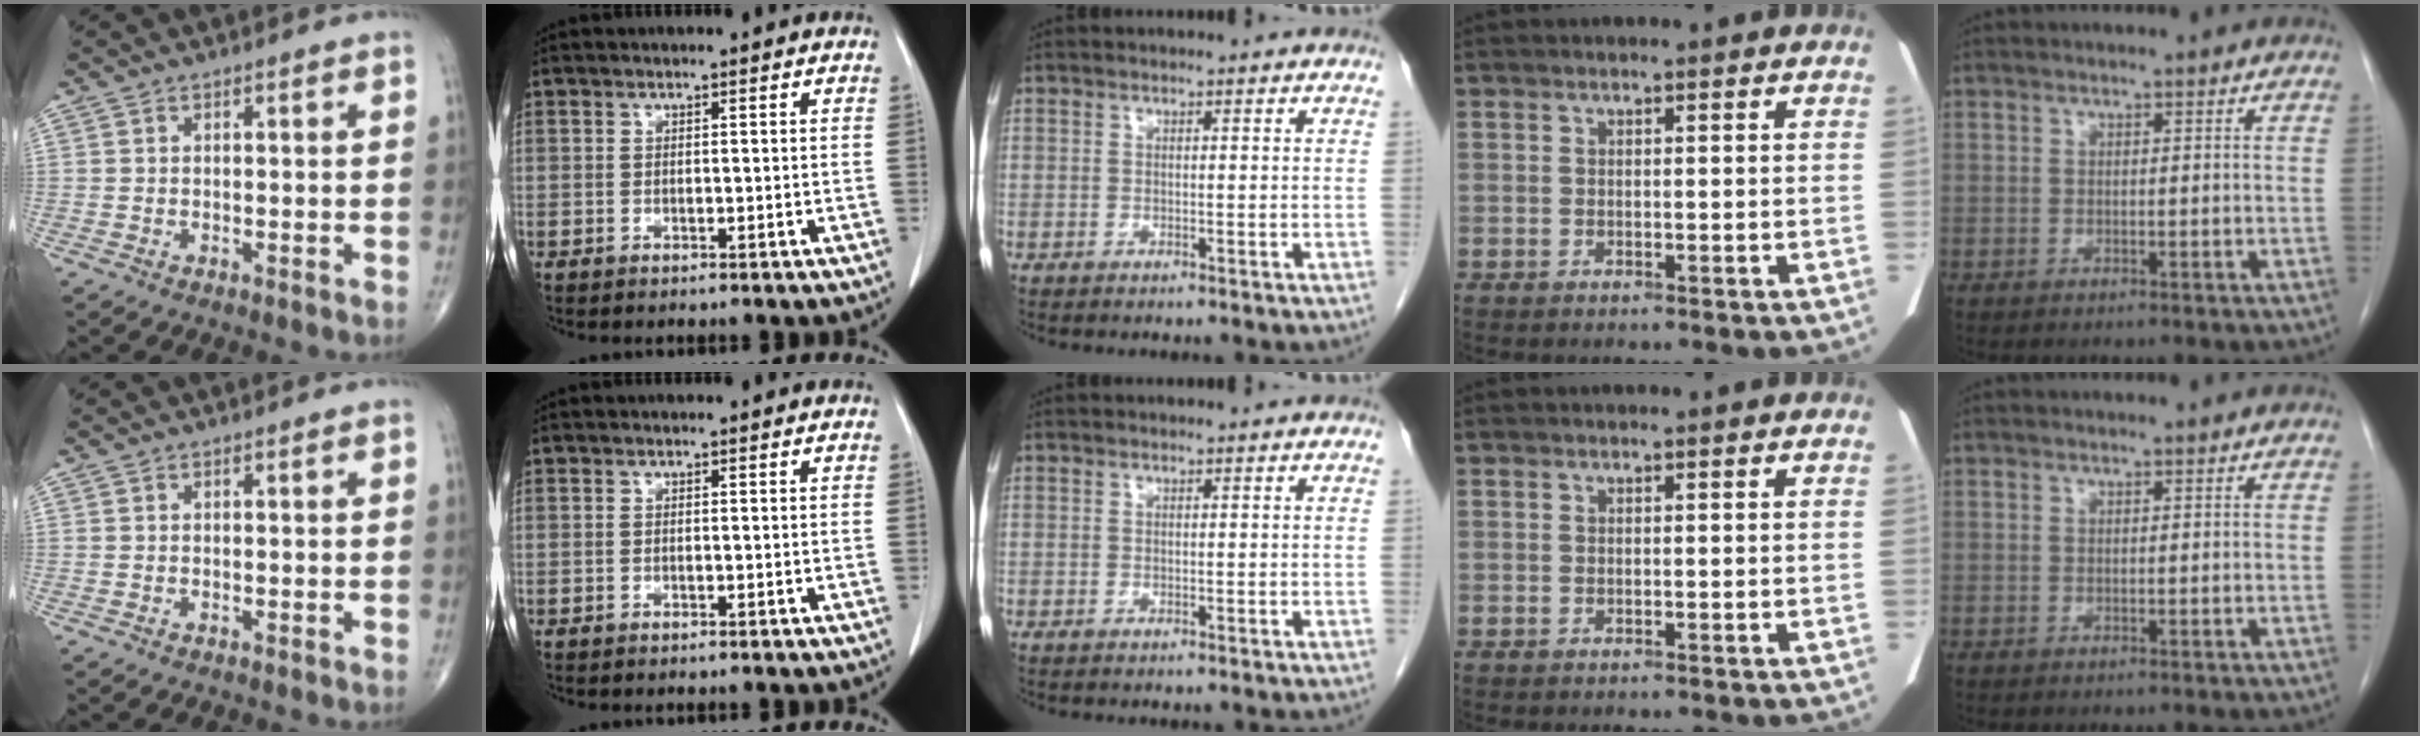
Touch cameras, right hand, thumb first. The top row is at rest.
{}